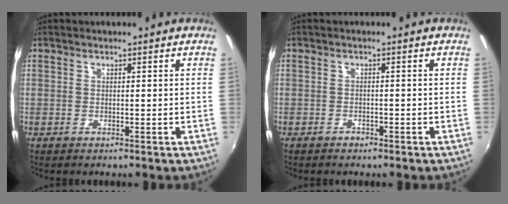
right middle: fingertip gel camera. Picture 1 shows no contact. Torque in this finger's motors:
{"motor_torque": [-0.20, -0.27, -0.15, -0.01]}